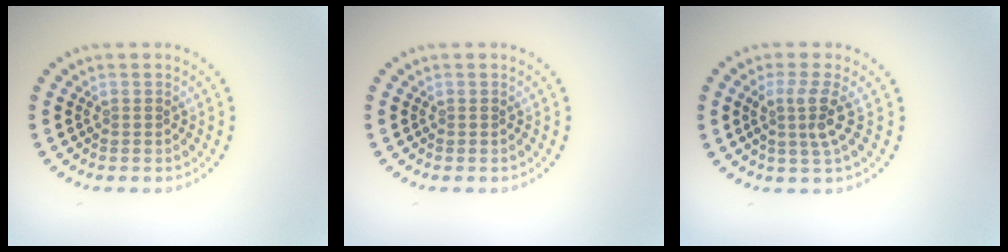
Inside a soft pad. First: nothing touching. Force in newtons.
{"total": 0.0}
{"total": 2.7, "press": 2.0, "slide": 1.8}